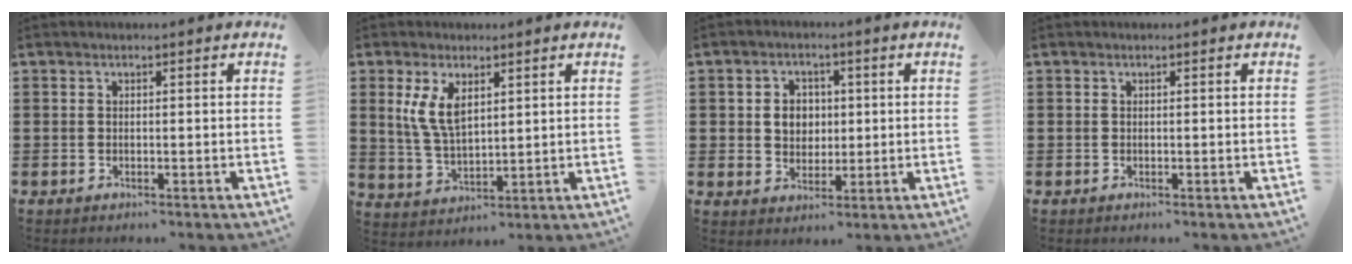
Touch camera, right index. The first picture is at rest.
{"total": 6.2, "force": [2.4, 2.9, 4.9], "torque": [-0.112, 0.002, 0.041]}
{"total": 4.4, "force": [0.4, 3.9, 2.0], "torque": [-0.046, 0.010, 0.002]}
{"total": 0.0}